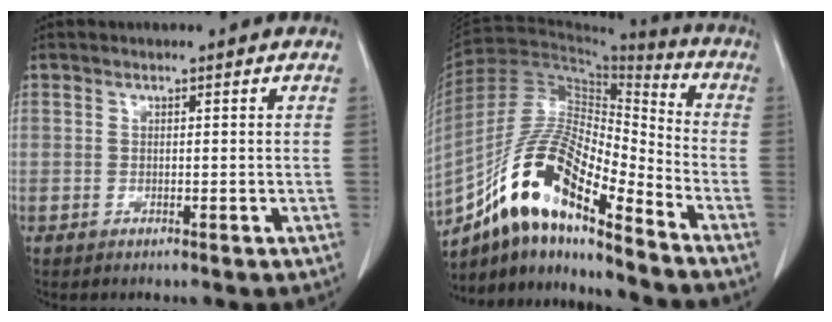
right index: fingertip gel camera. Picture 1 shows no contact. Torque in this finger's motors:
{"motor_torque": [1.11, -1.03, 0.67, 0.21]}